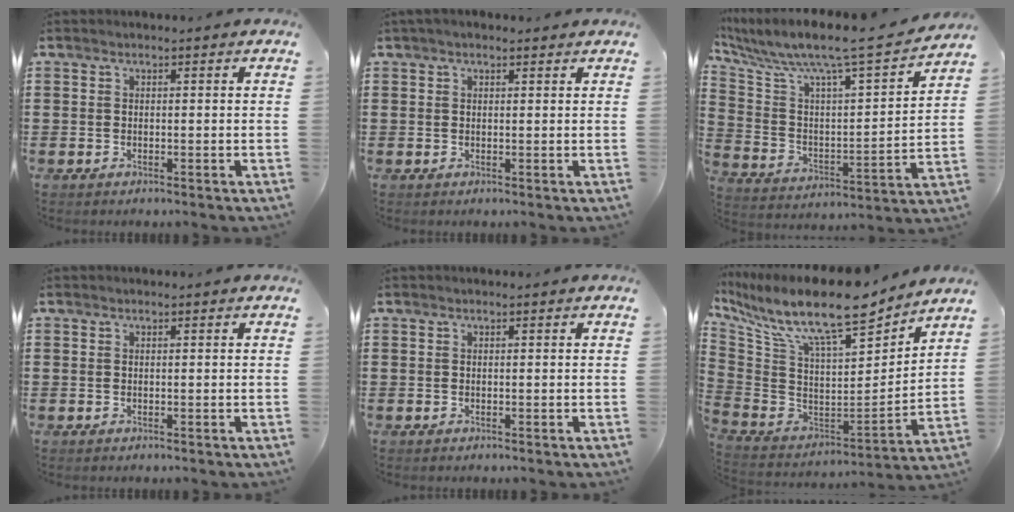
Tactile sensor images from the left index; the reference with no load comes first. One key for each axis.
{"total": 1.1, "fx": 0.7, "fy": 0.5, "fz": 0.7, "tx": -0.014, "ty": 0.004, "tz": 0.013}
{"total": 8.0, "fx": 6.6, "fy": 0.4, "fz": 4.4, "tx": -0.117, "ty": -0.060, "tz": 0.102}
{"total": 0.0}
{"total": 0.0}
{"total": 13.6, "fx": 10.3, "fy": 3.2, "fz": 8.2, "tx": -0.187, "ty": -0.070, "tz": 0.176}